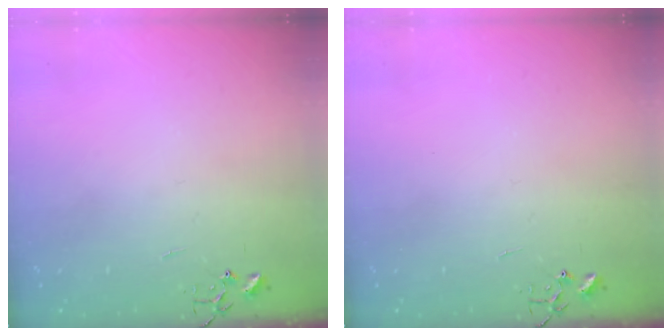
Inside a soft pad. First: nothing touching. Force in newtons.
{"total": 0.0}